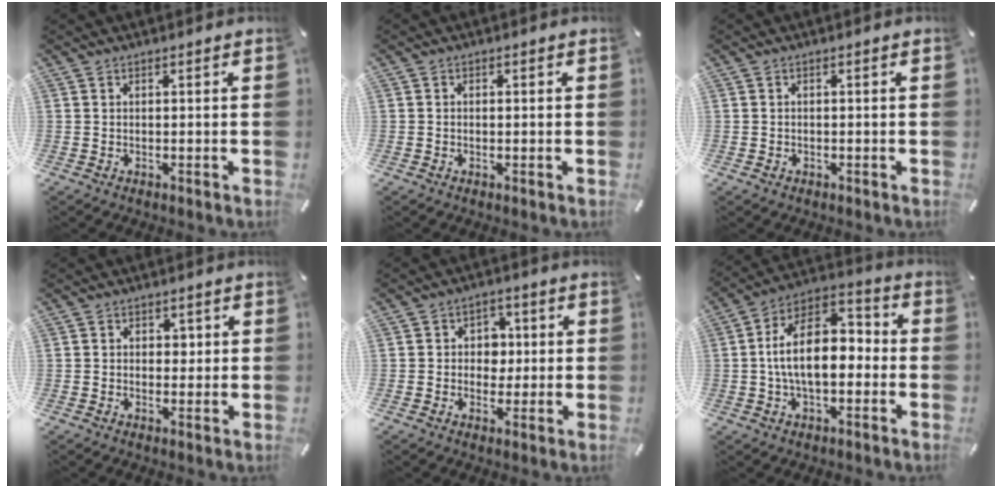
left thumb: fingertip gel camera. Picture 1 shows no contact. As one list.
[{"total": 0.9, "force": [-0.3, 0.6, 0.5], "torque": [-0.009, 0.002, -0.007]}, {"total": 1.0, "force": [-0.5, 0.8, 0.3], "torque": [-0.005, 0.003, -0.012]}, {"total": 2.6, "force": [-0.2, 2.2, 1.4], "torque": [-0.013, 0.002, -0.012]}, {"total": 6.4, "force": [-0.2, 5.7, 2.8], "torque": [-0.032, 0.007, -0.009]}, {"total": 15.1, "force": [-1.5, 9.0, 12.0], "torque": [-0.214, 0.006, -0.031]}]